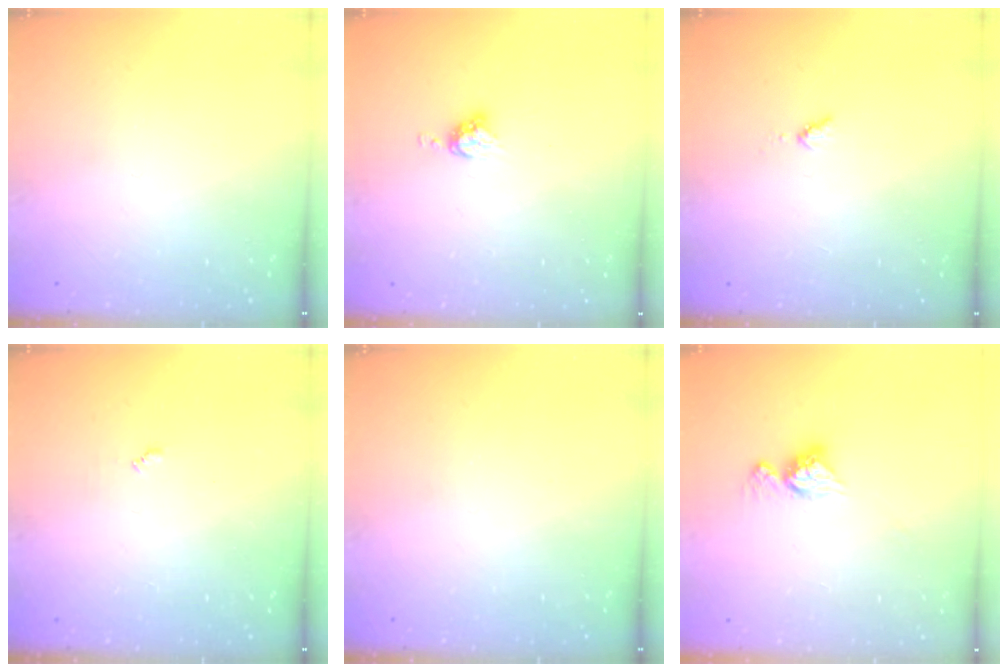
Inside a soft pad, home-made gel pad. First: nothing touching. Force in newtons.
{"total": 5.1, "press": 5.1, "slide": 0.7}
{"total": 2.8, "press": 2.8, "slide": 0.4}
{"total": 3.7, "press": 3.7, "slide": 0.4}
{"total": 0.0}
{"total": 9.4, "press": 9.4, "slide": 0.8}